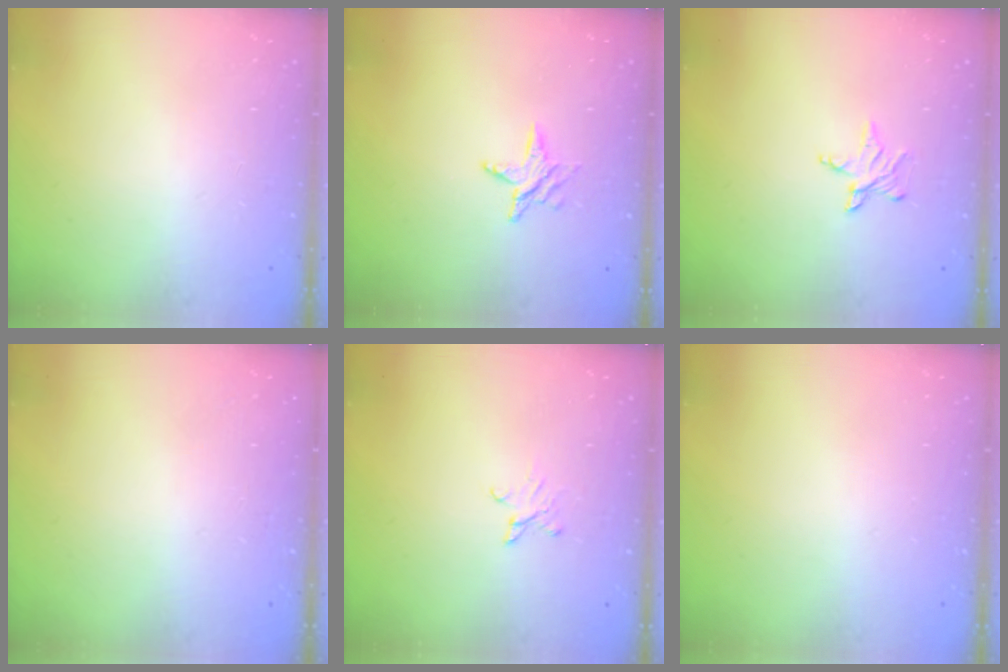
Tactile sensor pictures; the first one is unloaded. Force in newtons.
{"total": 4.7, "press": 4.7, "slide": 0.5}
{"total": 4.1, "press": 4.1, "slide": 0.5}
{"total": 0.0}
{"total": 2.8, "press": 2.8, "slide": 0.3}
{"total": 0.0}